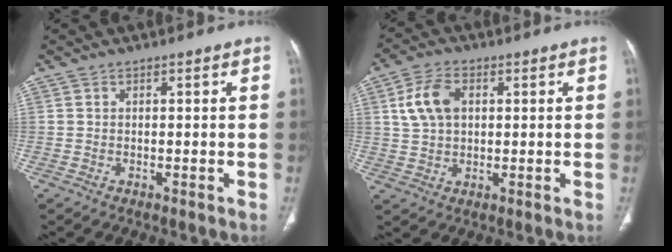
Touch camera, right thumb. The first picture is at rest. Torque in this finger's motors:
{"motor_torque": [-0.80, 0.39, 0.27, -0.25, 0.11]}